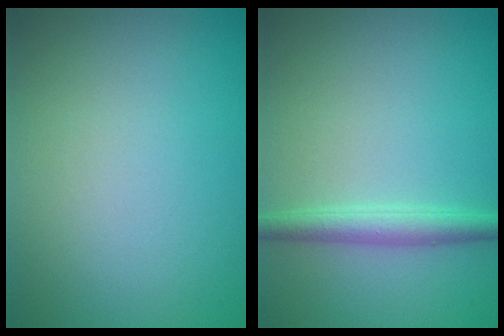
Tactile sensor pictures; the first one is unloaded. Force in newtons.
{"total": 2.4, "press": 2.4, "slide": 0.1}